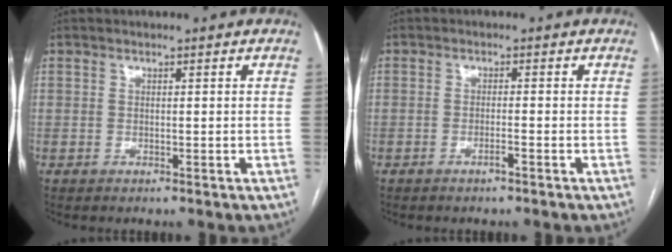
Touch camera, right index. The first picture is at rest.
{"total": 1.4, "force": [-0.8, -0.1, 1.1], "torque": [-0.022, 0.000, -0.016]}